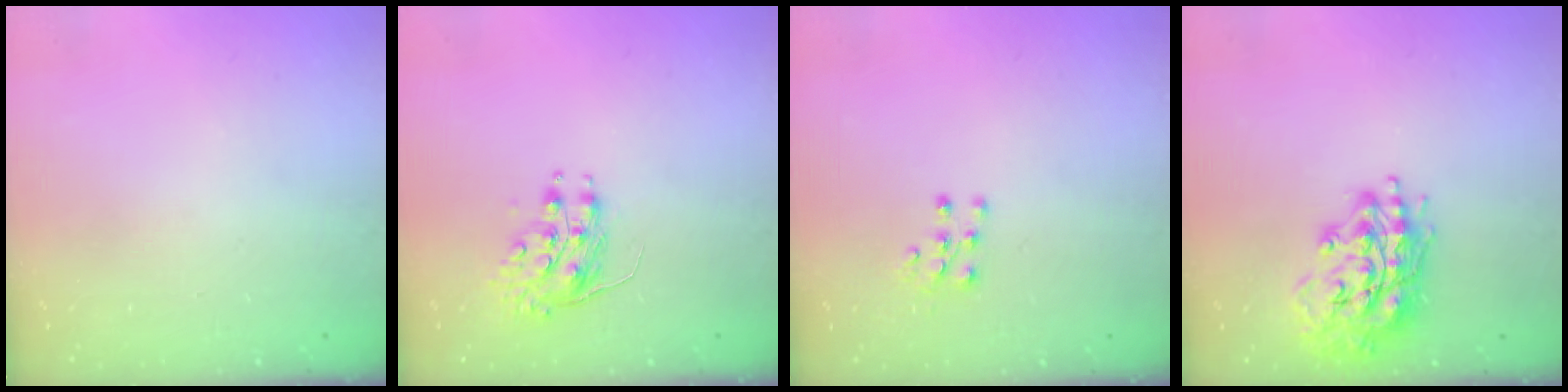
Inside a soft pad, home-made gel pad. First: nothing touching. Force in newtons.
{"total": 8.0, "press": 8.0, "slide": 0.2}
{"total": 6.0, "press": 6.0, "slide": 0.5}
{"total": 16.5, "press": 16.4, "slide": 1.9}